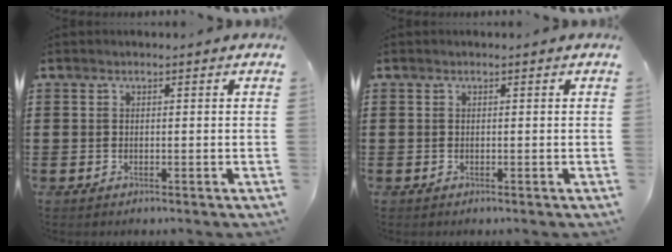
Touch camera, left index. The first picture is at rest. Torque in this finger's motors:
{"motor_torque": [0.00, 0.00, 0.00, 0.00]}